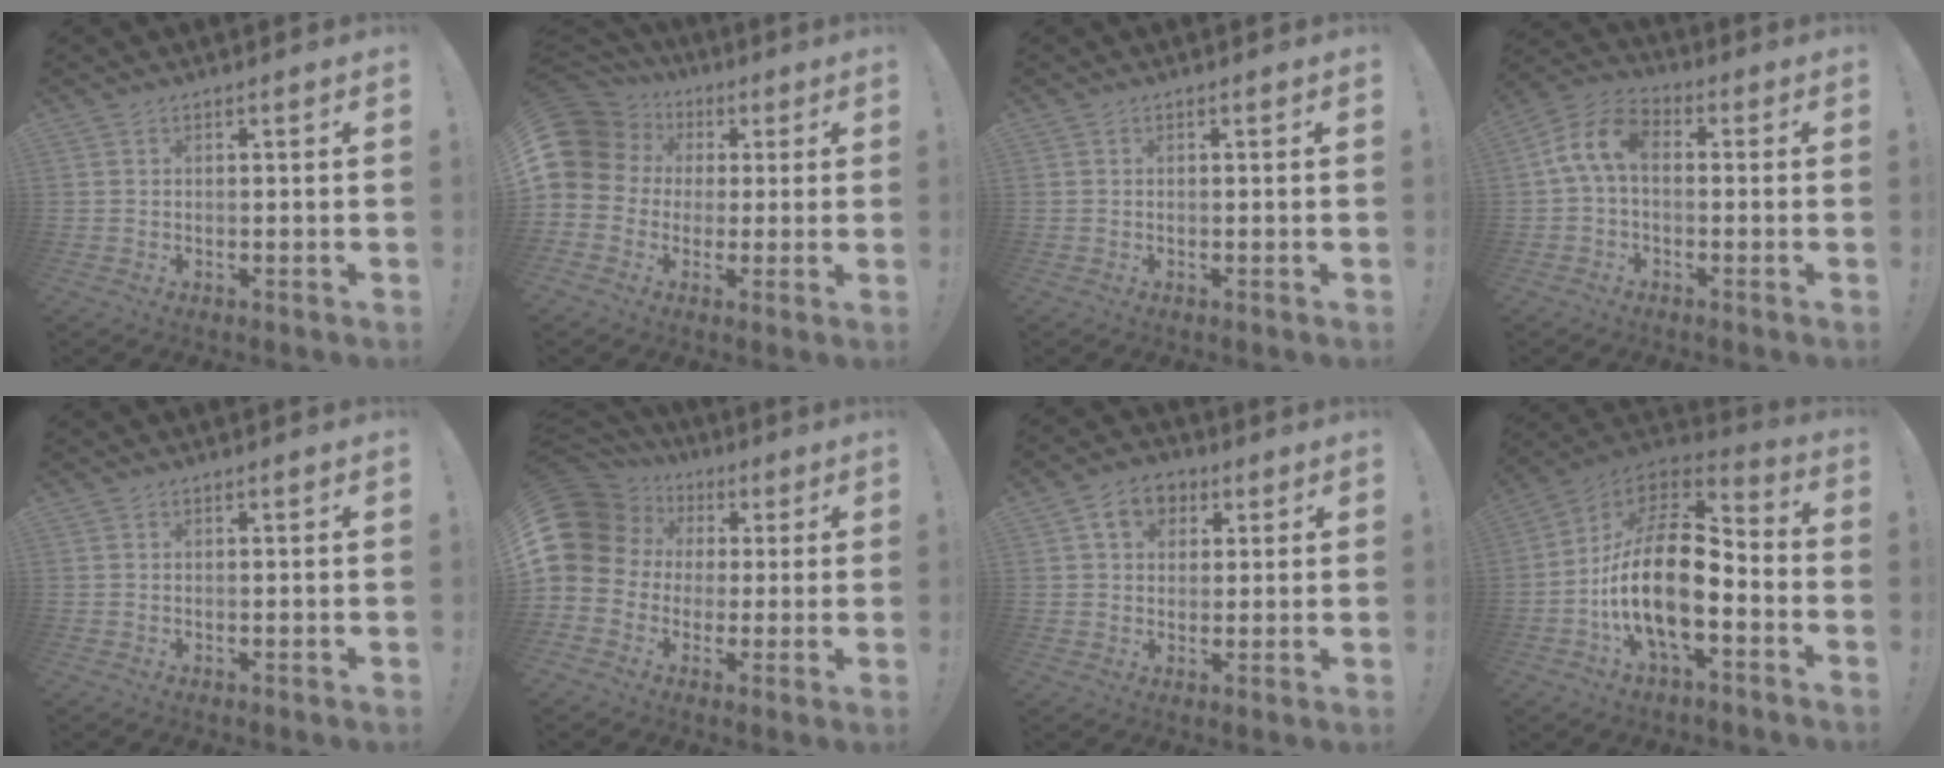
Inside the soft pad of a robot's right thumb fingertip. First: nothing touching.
{"total": 12.2, "force": [2.3, 10.7, 5.4], "torque": [-0.102, -0.002, 0.050]}
{"total": 0.0}
{"total": 9.9, "force": [0.9, 5.8, 7.9], "torque": [-0.168, 0.015, 0.024]}
{"total": 0.0}
{"total": 14.2, "force": [2.5, 12.2, 6.8], "torque": [-0.117, 0.001, 0.059]}
{"total": 8.2, "force": [3.3, 6.3, 4.0], "torque": [-0.059, 0.000, 0.063]}
{"total": 21.3, "force": [-4.2, 10.1, 18.3], "torque": [-0.352, 0.016, -0.069]}